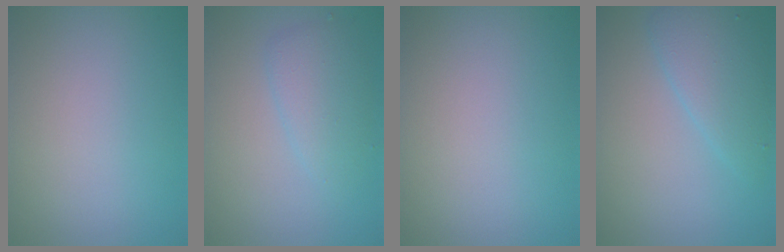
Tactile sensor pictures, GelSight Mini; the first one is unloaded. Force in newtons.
{"total": 2.6, "press": 2.6, "slide": 0.0}
{"total": 0.0}
{"total": 3.4, "press": 3.4, "slide": 0.2}